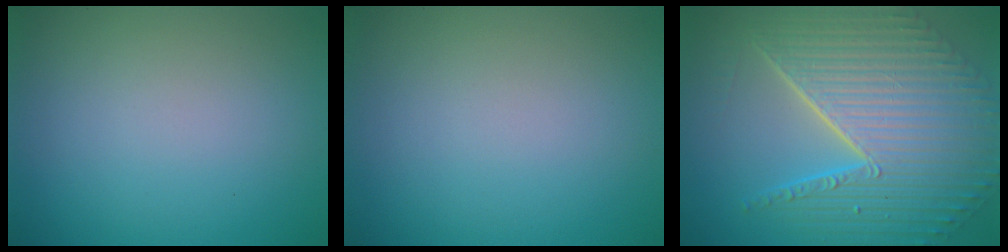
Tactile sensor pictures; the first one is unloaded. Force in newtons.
{"total": 0.0}
{"total": 11.2, "press": 7.4, "slide": 8.5}